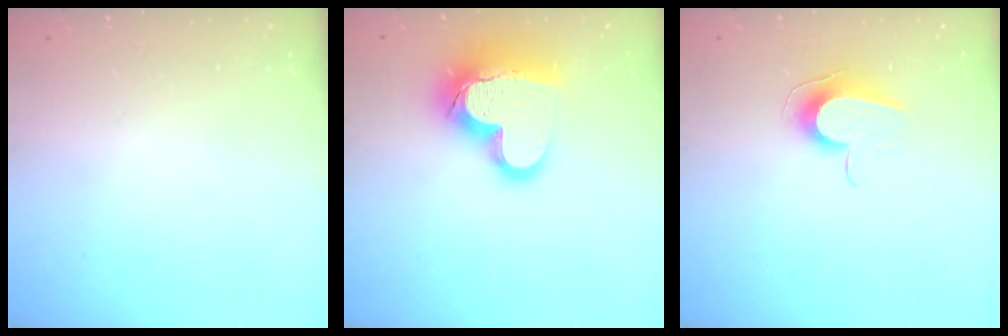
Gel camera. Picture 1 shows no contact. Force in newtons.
{"total": 19.2, "press": 19.0, "slide": 2.4}
{"total": 9.9, "press": 9.9, "slide": 0.3}